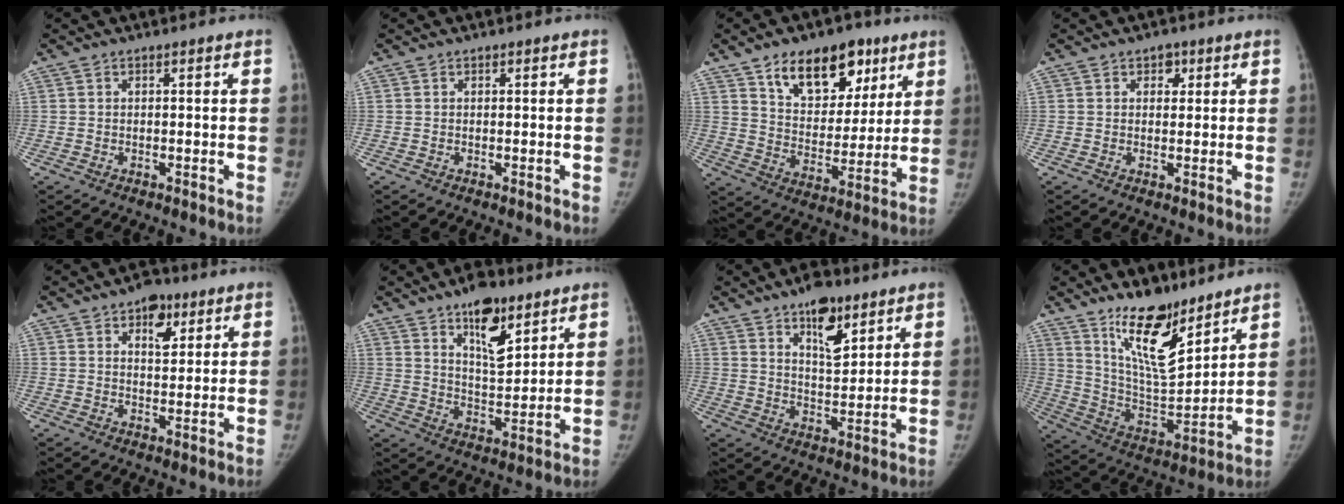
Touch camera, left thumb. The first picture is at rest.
{"total": 0.0}
{"total": 17.2, "force": [9.9, 10.2, 9.7], "torque": [-0.093, -0.046, 0.165]}
{"total": 2.9, "force": [1.4, 2.1, 1.4], "torque": [0.003, -0.004, 0.017]}
{"total": 6.8, "force": [3.6, 4.0, 4.2], "torque": [-0.032, -0.014, 0.049]}
{"total": 12.1, "force": [7.4, 5.3, 8.1], "torque": [-0.101, -0.048, 0.123]}
{"total": 10.5, "force": [6.4, 4.8, 6.8], "torque": [-0.081, -0.040, 0.105]}
{"total": 17.0, "force": [11.8, 6.3, 10.4], "torque": [-0.131, -0.093, 0.219]}